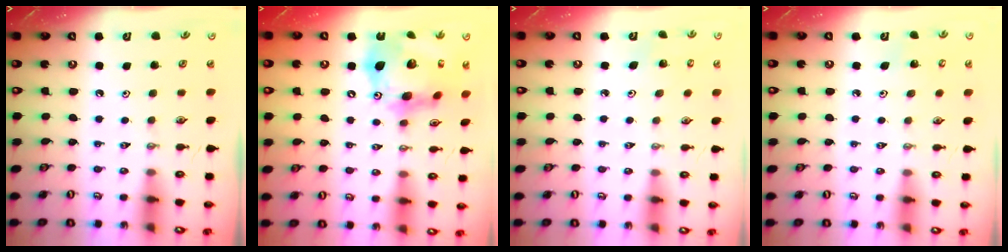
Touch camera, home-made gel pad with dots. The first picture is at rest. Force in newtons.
{"total": 22.0, "press": 21.8, "slide": 2.5}
{"total": 2.2, "press": 2.2, "slide": 0.2}
{"total": 3.1, "press": 3.1, "slide": 0.2}